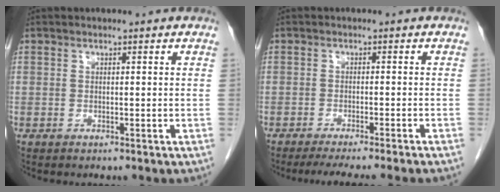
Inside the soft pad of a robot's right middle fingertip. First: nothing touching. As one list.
[{"total": 9.2, "force": [-7.9, -1.0, 4.5], "torque": [-0.035, -0.019, -0.111]}]